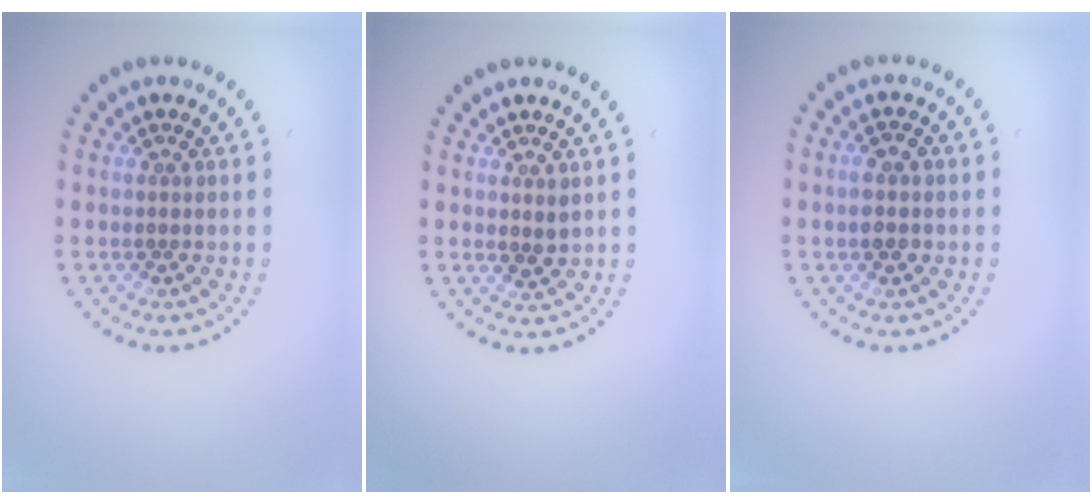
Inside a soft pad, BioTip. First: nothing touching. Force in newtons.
{"total": 1.1, "press": 1.0, "slide": 0.4}
{"total": 2.7, "press": 2.7, "slide": 0.0}